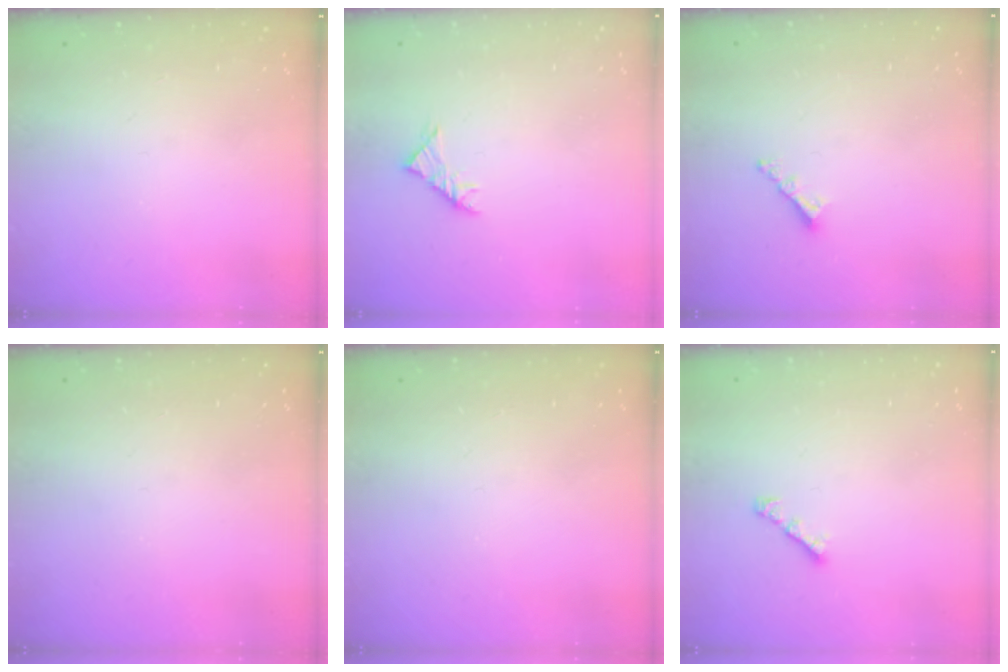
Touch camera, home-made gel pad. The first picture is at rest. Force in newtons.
{"total": 2.9, "press": 2.8, "slide": 0.8}
{"total": 2.9, "press": 2.9, "slide": 0.5}
{"total": 0.0}
{"total": 0.0}
{"total": 2.6, "press": 2.5, "slide": 0.7}